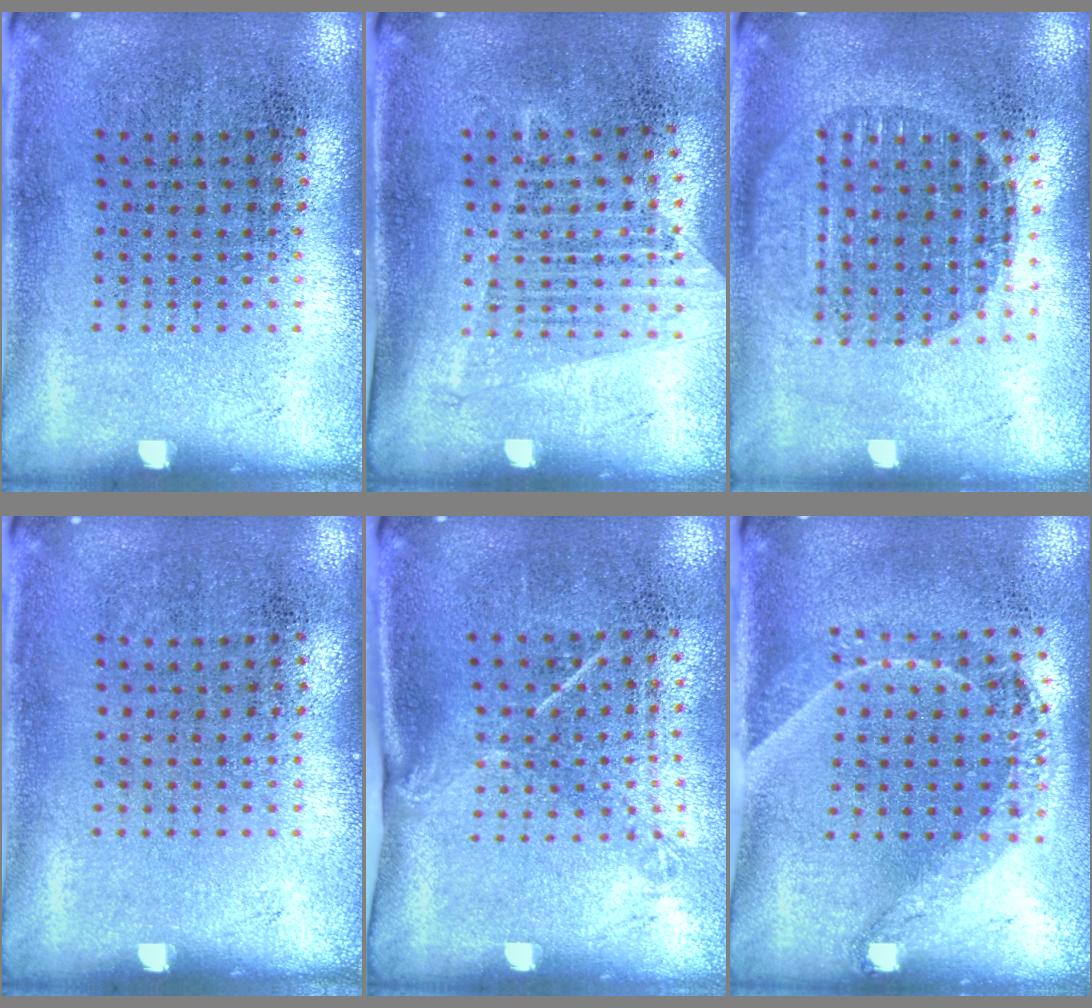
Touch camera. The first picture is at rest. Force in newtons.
{"total": 1.3, "press": 1.2, "slide": 0.4}
{"total": 1.6, "press": 1.4, "slide": 0.8}
{"total": 0.0}
{"total": 1.5, "press": 1.0, "slide": 1.1}
{"total": 1.5, "press": 1.2, "slide": 0.9}